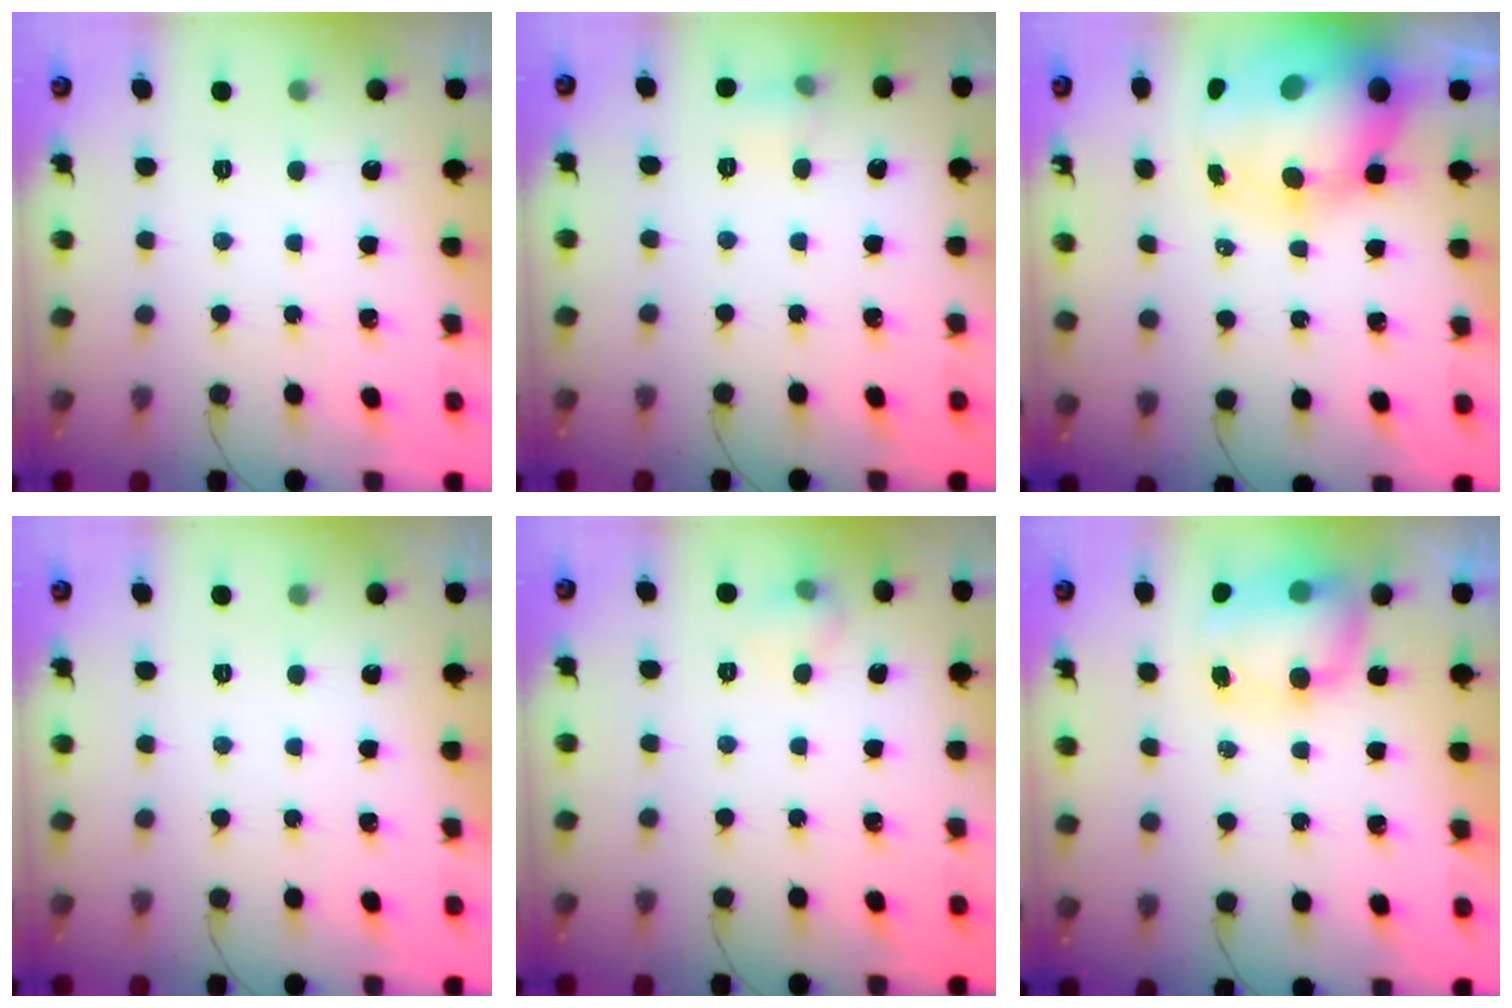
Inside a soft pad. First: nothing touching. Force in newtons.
{"total": 5.1, "press": 4.9, "slide": 1.4}
{"total": 15.5, "press": 15.0, "slide": 4.1}
{"total": 0.0}
{"total": 6.0, "press": 5.8, "slide": 1.4}
{"total": 8.8, "press": 8.6, "slide": 1.9}